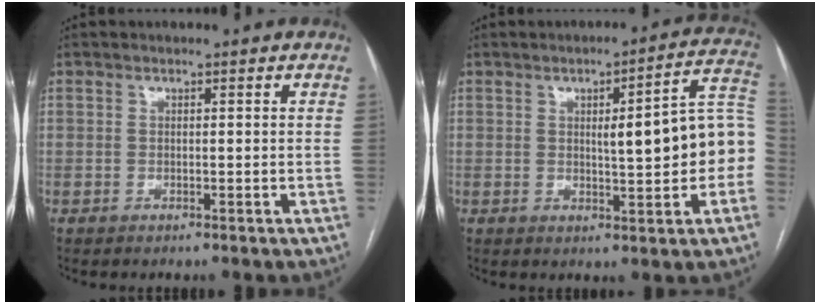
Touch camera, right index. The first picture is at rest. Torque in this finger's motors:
{"motor_torque": [0.46, -0.10, 0.48, 0.12]}